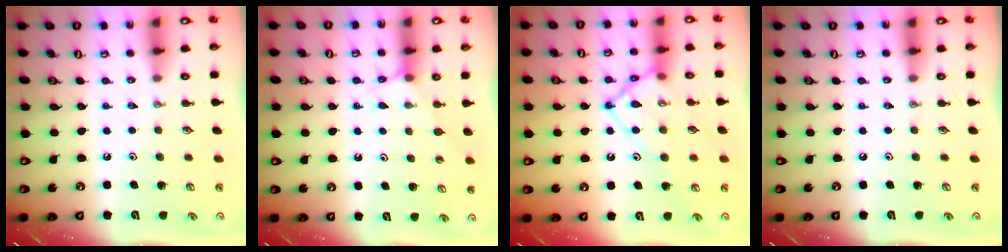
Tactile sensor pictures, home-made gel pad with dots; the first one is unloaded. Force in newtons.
{"total": 5.4, "press": 5.3, "slide": 0.7}
{"total": 12.8, "press": 12.7, "slide": 1.5}
{"total": 0.0}